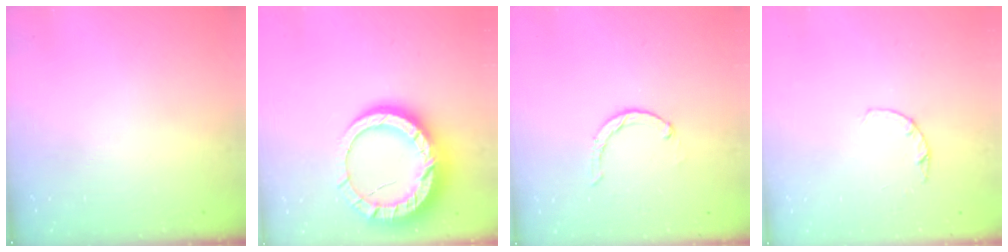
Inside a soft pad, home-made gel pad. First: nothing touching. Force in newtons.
{"total": 17.9, "press": 17.9, "slide": 1.4}
{"total": 1.9, "press": 1.9, "slide": 0.3}
{"total": 2.2, "press": 2.2, "slide": 0.4}